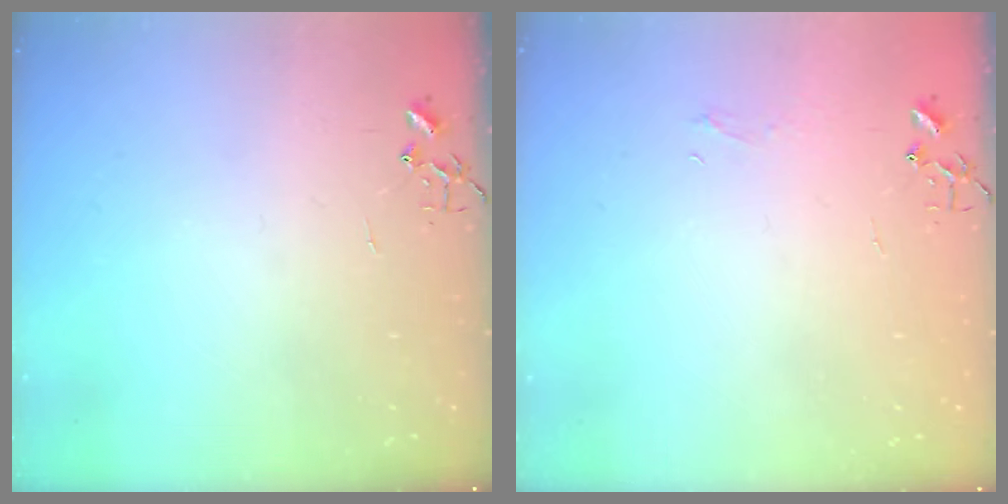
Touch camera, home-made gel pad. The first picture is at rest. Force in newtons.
{"total": 3.9, "press": 3.9, "slide": 0.5}